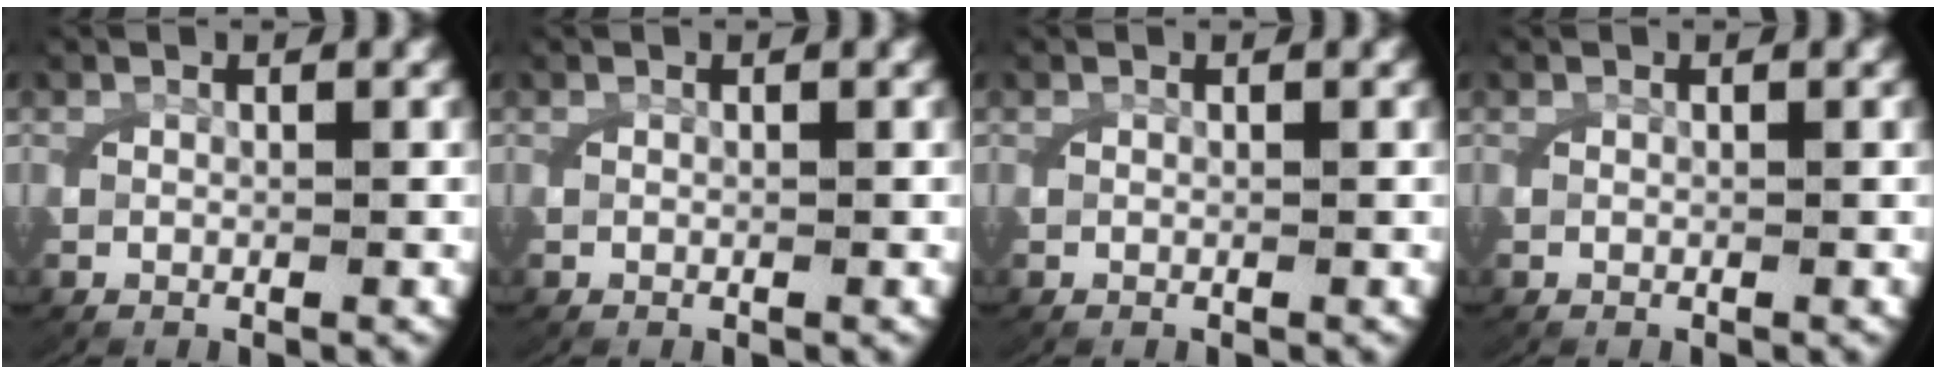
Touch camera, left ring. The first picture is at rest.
{"total": 0.0}
{"total": 0.0}
{"total": 0.0}